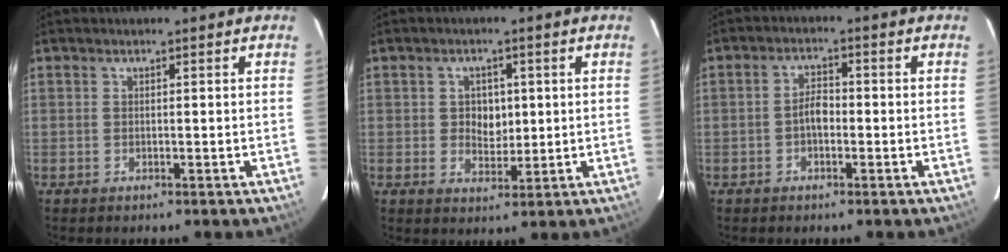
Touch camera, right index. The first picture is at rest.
{"total": 4.6, "force": [0.5, 3.7, 2.6], "torque": [-0.041, 0.005, 0.013]}
{"total": 2.9, "force": [-1.0, 1.5, 2.3], "torque": [-0.042, 0.010, -0.017]}